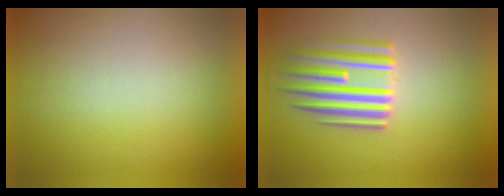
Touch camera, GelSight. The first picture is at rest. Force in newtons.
{"total": 5.6}